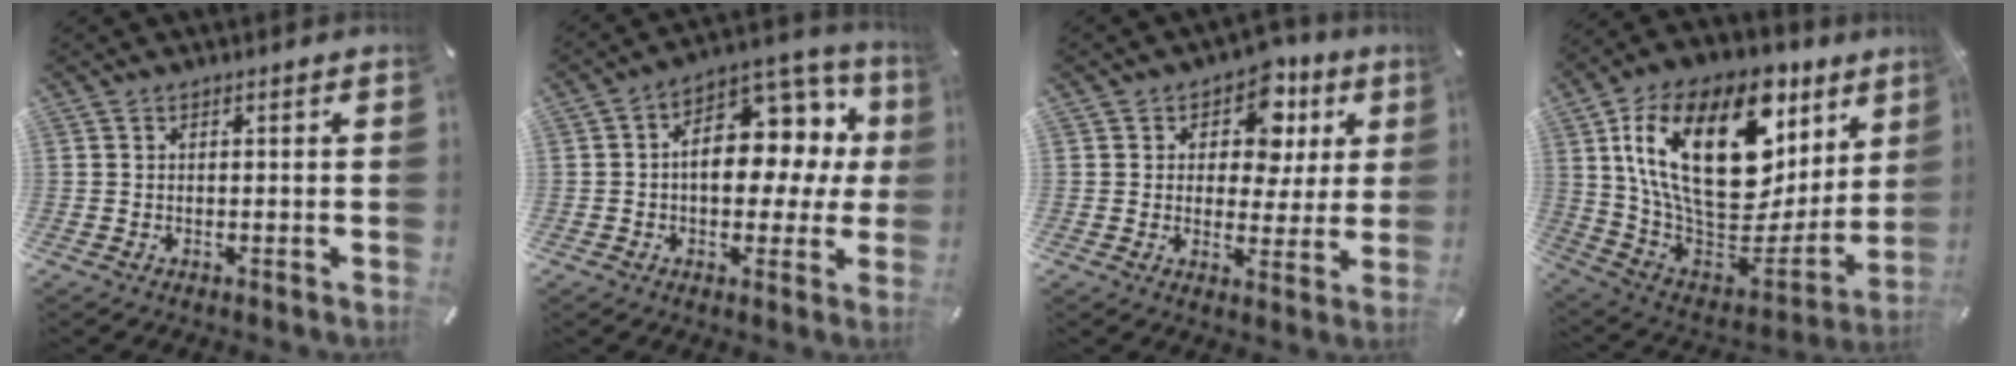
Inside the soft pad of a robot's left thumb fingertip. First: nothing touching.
{"total": 14.3, "force": [1.8, 9.6, 10.4], "torque": [-0.126, -0.023, 0.031]}
{"total": 10.1, "force": [4.5, 7.2, 5.5], "torque": [-0.078, -0.021, 0.077]}
{"total": 28.5, "force": [11.0, 16.7, 20.4], "torque": [-0.363, -0.074, 0.196]}